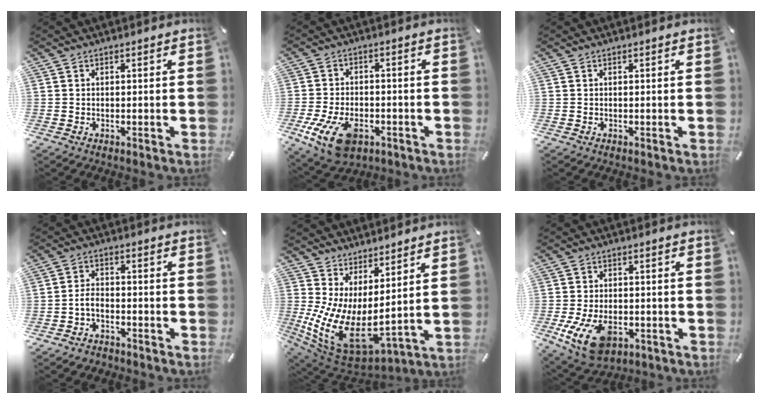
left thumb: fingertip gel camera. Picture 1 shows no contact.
{"total": 11.8, "force": [-5.1, 7.3, 7.8], "torque": [-0.164, 0.009, -0.091]}
{"total": 0.0}
{"total": 4.1, "force": [-2.3, 2.7, 2.2], "torque": [-0.045, 0.014, -0.046]}
{"total": 11.0, "force": [-0.3, 6.0, 9.2], "torque": [-0.182, -0.043, 0.008]}
{"total": 11.3, "force": [-3.9, 7.1, 7.8], "torque": [-0.152, -0.002, -0.070]}